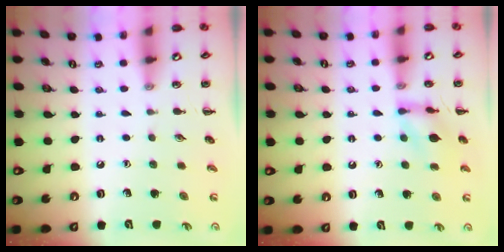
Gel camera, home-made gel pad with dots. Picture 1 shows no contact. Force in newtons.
{"total": 9.7, "press": 9.7, "slide": 0.8}